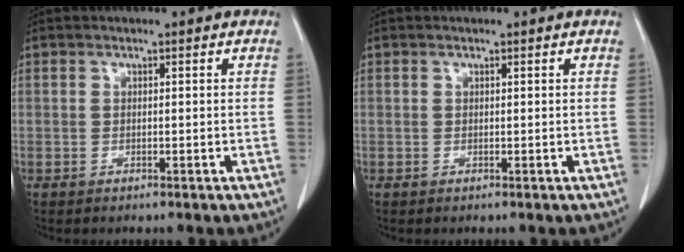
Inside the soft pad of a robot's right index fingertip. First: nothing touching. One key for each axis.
{"total": 0.0}